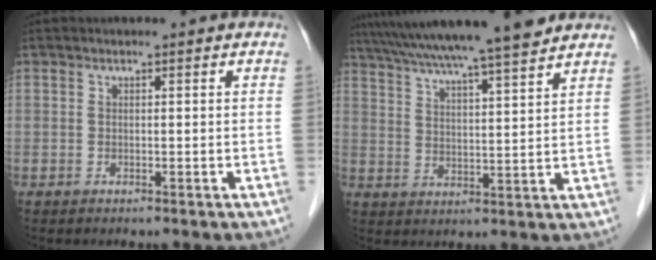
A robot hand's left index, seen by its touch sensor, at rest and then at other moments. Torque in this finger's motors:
{"motor_torque": [0.98, -1.16, 0.67, 0.21]}